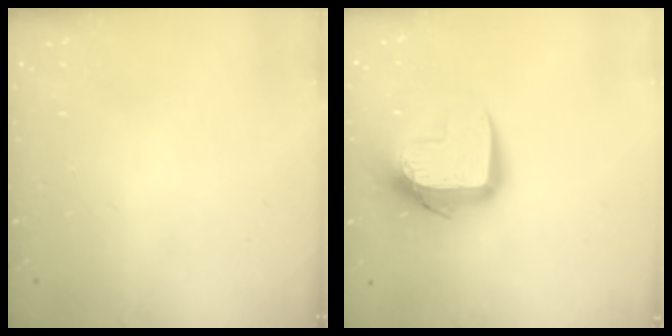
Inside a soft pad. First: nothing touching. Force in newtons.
{"total": 12.3, "press": 12.3, "slide": 0.9}